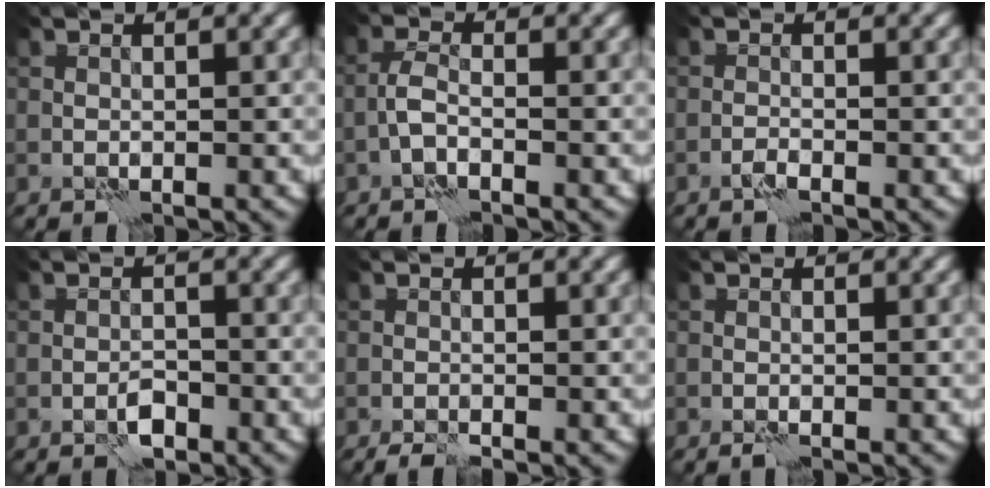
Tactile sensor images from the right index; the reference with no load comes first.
{"total": 1.4, "force": [-0.8, 0.3, 1.2], "torque": [-0.025, 0.006, -0.022]}
{"total": 0.6, "force": [-0.5, -0.2, 0.3], "torque": [-0.008, 0.001, -0.011]}
{"total": 1.4, "force": [-1.0, 0.5, 0.8], "torque": [-0.010, 0.004, -0.019]}
{"total": 1.6, "force": [-1.3, 0.1, 1.0], "torque": [-0.030, -0.002, -0.026]}
{"total": 0.5, "force": [-0.3, -0.1, 0.4], "torque": [-0.010, -0.001, -0.007]}